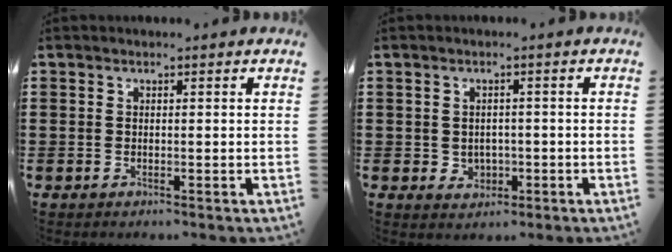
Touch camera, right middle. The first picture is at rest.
{"total": 2.0, "force": [-0.2, 1.8, 0.8], "torque": [-0.015, 0.003, -0.011]}